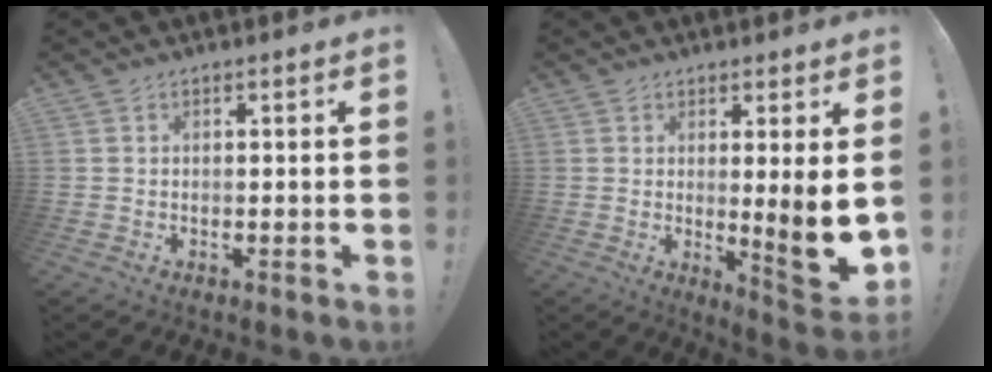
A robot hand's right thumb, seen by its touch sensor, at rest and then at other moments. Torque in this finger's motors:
{"motor_torque": [0.33, 0.48, 0.46, 0.77, 0.06]}